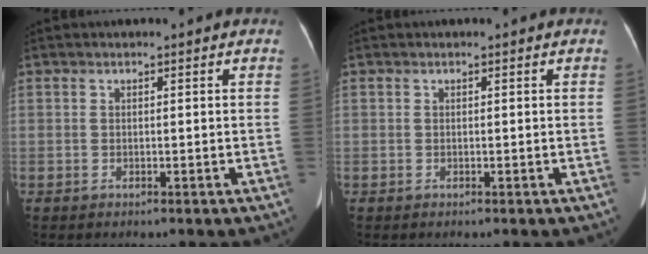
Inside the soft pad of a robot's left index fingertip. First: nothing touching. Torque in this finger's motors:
{"motor_torque": [0.18, -0.01, 0.01, 0.00]}